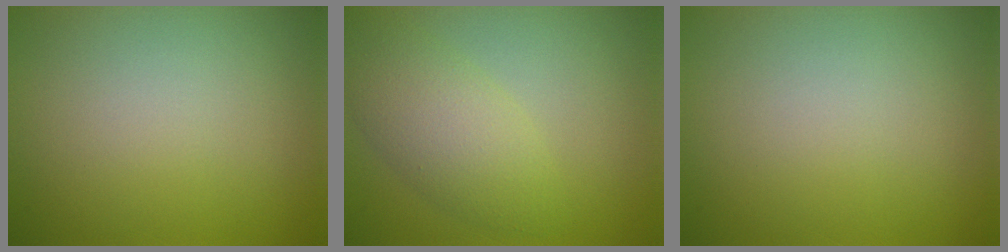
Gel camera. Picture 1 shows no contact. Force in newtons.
{"total": 4.2, "press": 4.2, "slide": 0.0}
{"total": 0.0}